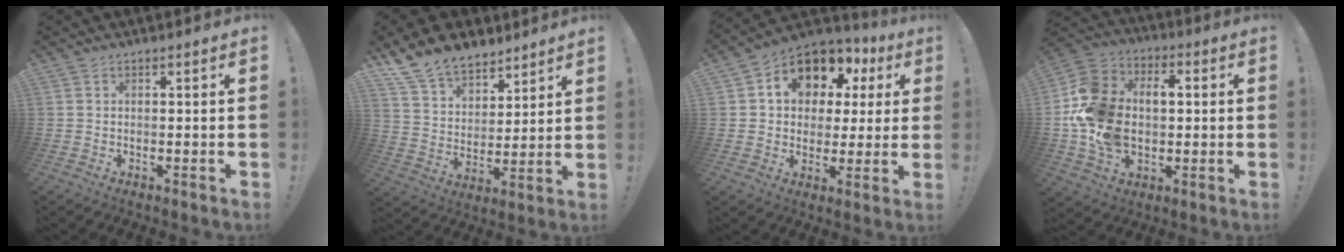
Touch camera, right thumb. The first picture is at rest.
{"total": 13.6, "force": [10.8, 7.1, 4.0], "torque": [-0.078, -0.080, 0.207]}
{"total": 12.0, "force": [5.8, 8.5, 6.3], "torque": [-0.104, -0.037, 0.106]}
{"total": 19.3, "force": [-0.1, 14.5, 12.7], "torque": [-0.238, 0.012, 0.004]}